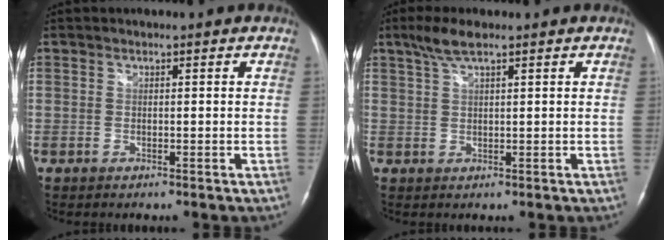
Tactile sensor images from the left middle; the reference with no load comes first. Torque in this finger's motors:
{"motor_torque": [0.47, -0.28, -0.04, 0.05]}